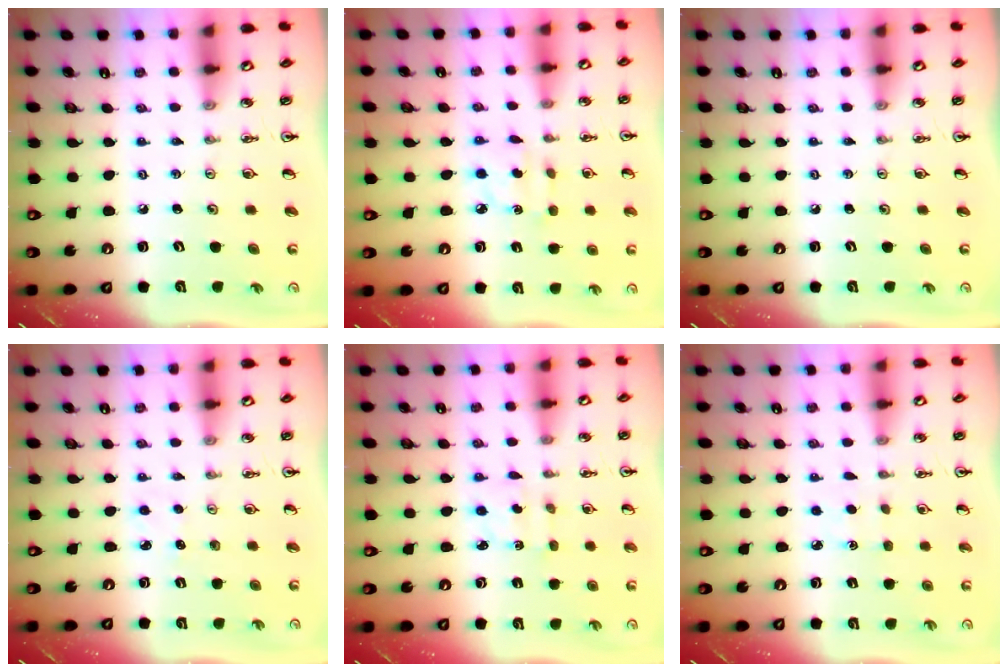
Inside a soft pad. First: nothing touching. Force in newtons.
{"total": 2.9, "press": 2.8, "slide": 0.5}
{"total": 0.0}
{"total": 3.2, "press": 3.1, "slide": 0.4}
{"total": 2.1, "press": 2.0, "slide": 0.6}
{"total": 1.4, "press": 1.4, "slide": 0.2}